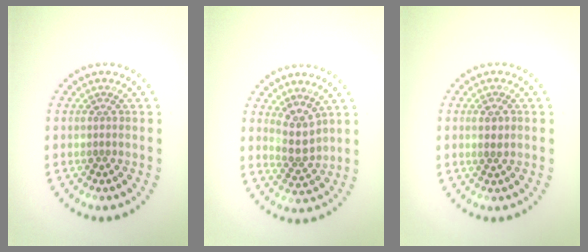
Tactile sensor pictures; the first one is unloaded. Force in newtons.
{"total": 2.5, "press": 2.0, "slide": 1.4}
{"total": 0.8, "press": 0.7, "slide": 0.4}